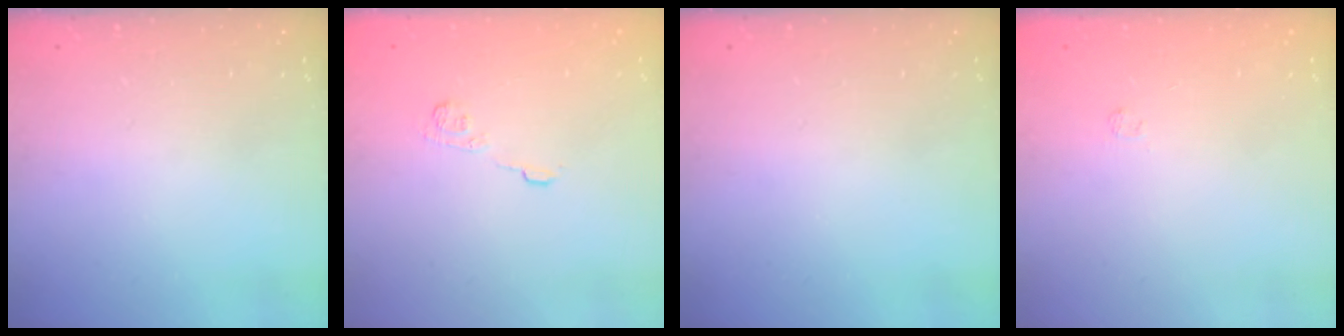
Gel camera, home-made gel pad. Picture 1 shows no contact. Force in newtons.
{"total": 4.1, "press": 3.8, "slide": 1.5}
{"total": 0.0}
{"total": 1.7, "press": 1.2, "slide": 1.1}